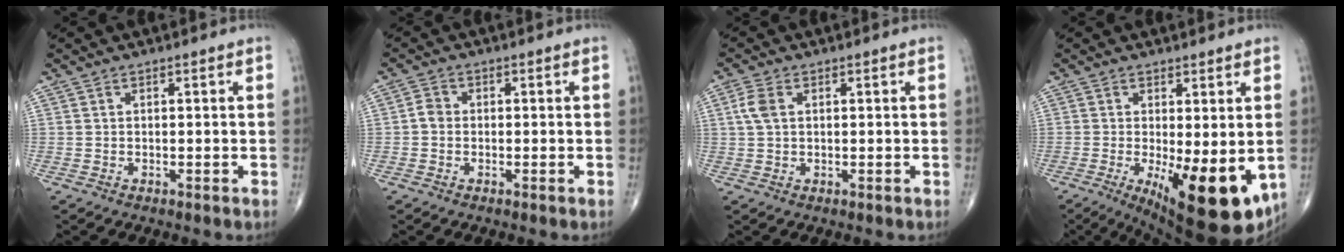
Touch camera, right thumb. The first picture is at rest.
{"total": 2.1, "force": [-0.4, 1.7, 1.1], "torque": [-0.014, 0.005, -0.012]}
{"total": 3.5, "force": [0.9, 2.1, 2.7], "torque": [-0.068, 0.008, 0.016]}
{"total": 15.3, "force": [-3.6, 5.3, 13.9], "torque": [-0.174, -0.029, -0.033]}